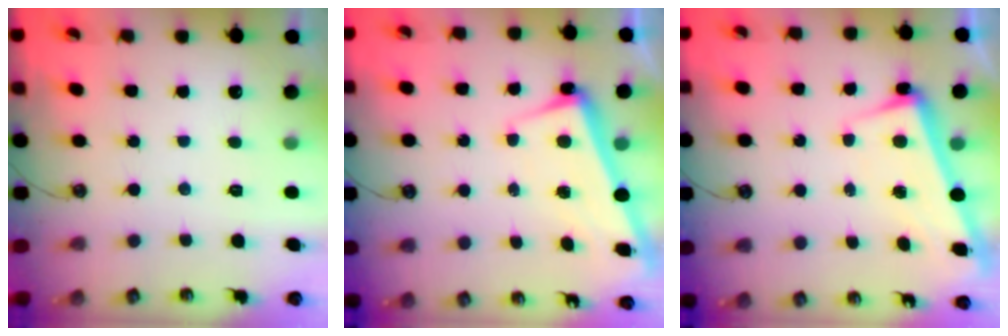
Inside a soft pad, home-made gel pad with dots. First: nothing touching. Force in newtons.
{"total": 2.4, "press": 2.3, "slide": 0.7}
{"total": 2.5, "press": 2.3, "slide": 1.0}